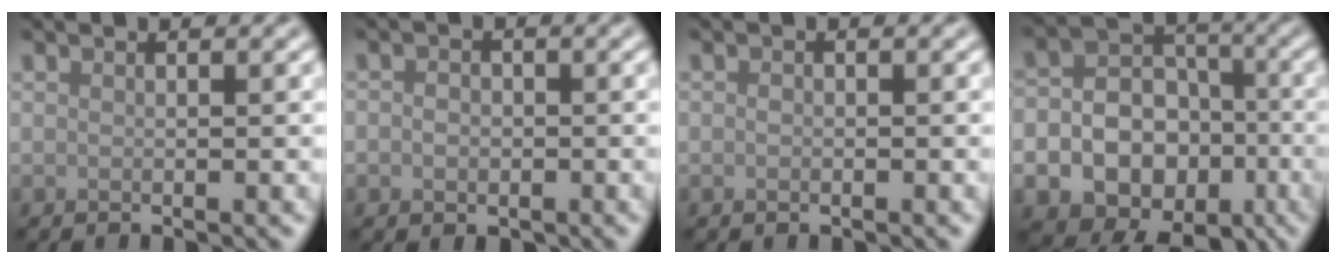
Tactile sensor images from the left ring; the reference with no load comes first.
{"total": 2.2, "force": [-0.2, 1.9, 1.0], "torque": [0.003, 0.002, -0.014]}
{"total": 0.6, "force": [-0.1, 0.5, 0.3], "torque": [-0.004, -0.003, -0.004]}
{"total": 18.9, "force": [-7.1, 16.1, 6.9], "torque": [-0.148, -0.047, -0.111]}